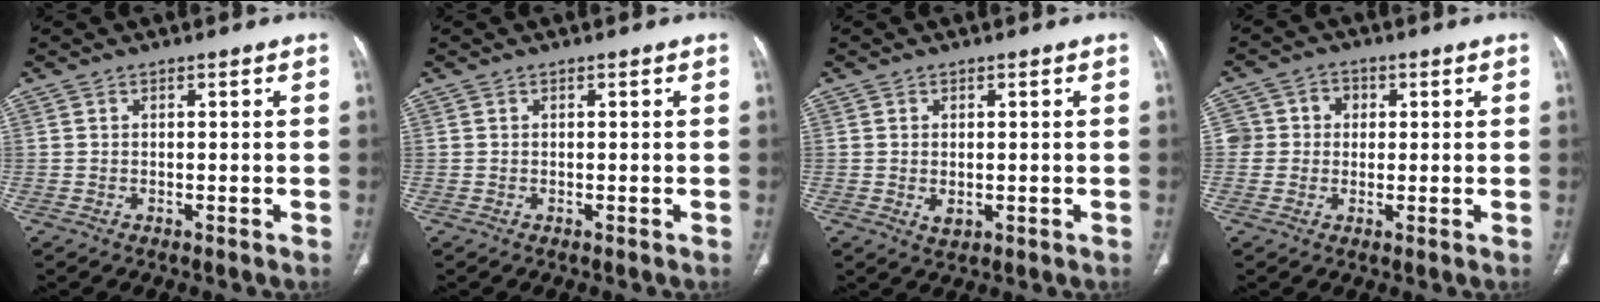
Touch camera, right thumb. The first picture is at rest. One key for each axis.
{"total": 0.0}
{"total": 2.2, "fx": -0.2, "fy": 1.4, "fz": 1.8, "tx": -0.030, "ty": -0.005, "tz": 0.002}
{"total": 5.6, "fx": 0.6, "fy": 5.4, "fz": 1.3, "tx": 0.009, "ty": 0.015, "tz": 0.006}